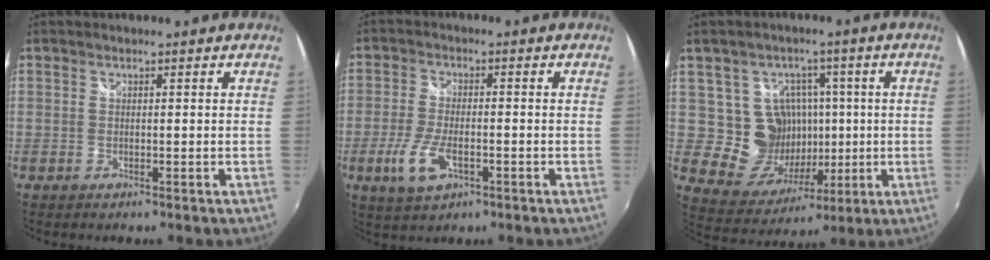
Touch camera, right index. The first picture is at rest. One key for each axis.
{"total": 7.6, "fx": -2.9, "fy": 3.3, "fz": 6.2, "tx": -0.140, "ty": -0.011, "tz": -0.053}
{"total": 11.6, "fx": 1.0, "fy": 11.0, "fz": 3.4, "tx": -0.077, "ty": 0.020, "tz": 0.033}